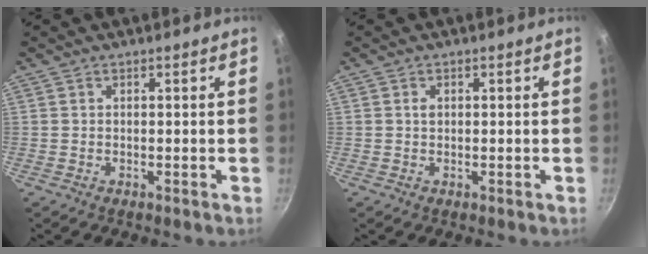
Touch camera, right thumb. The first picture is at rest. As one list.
[{"total": 1.0, "force": [0.2, 0.7, 0.6], "torque": [-0.008, 0.002, 0.002]}]